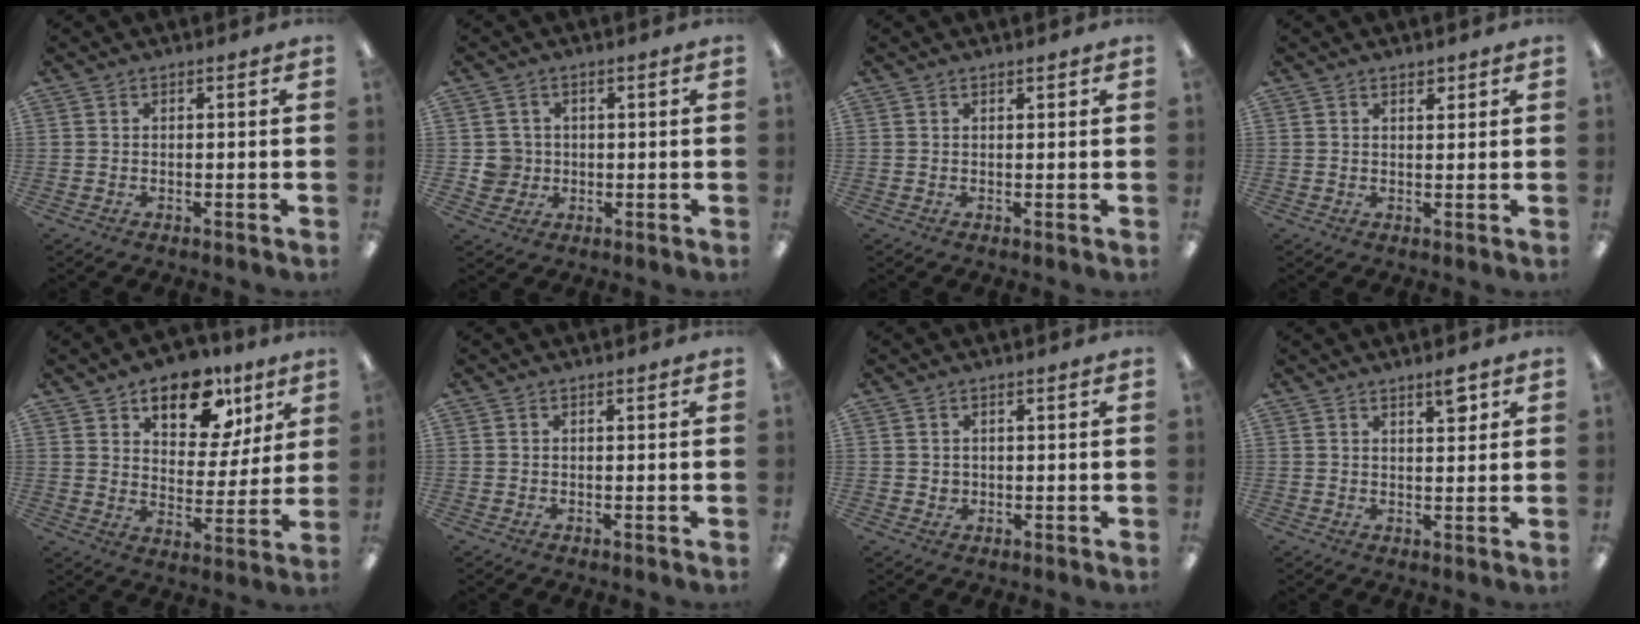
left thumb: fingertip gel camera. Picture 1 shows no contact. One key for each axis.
{"total": 4.5, "fx": 0.1, "fy": 4.5, "fz": 0.5, "tx": -0.011, "ty": 0.008, "tz": 0.002}
{"total": 0.6, "fx": 0.6, "fy": 0.2, "fz": 0.1, "tx": -0.003, "ty": 0.000, "tz": 0.011}
{"total": 1.8, "fx": 1.5, "fy": 0.7, "fz": 0.8, "tx": -0.009, "ty": -0.004, "tz": 0.025}
{"total": 14.4, "fx": 9.5, "fy": 8.0, "fz": 7.4, "tx": -0.107, "ty": -0.050, "tz": 0.165}
{"total": 0.0}
{"total": 1.4, "fx": 0.5, "fy": 1.3, "fz": 0.2, "tx": -0.006, "ty": 0.004, "tz": 0.008}
{"total": 4.1, "fx": 2.8, "fy": 1.2, "fz": 2.6, "tx": -0.027, "ty": -0.012, "tz": 0.043}